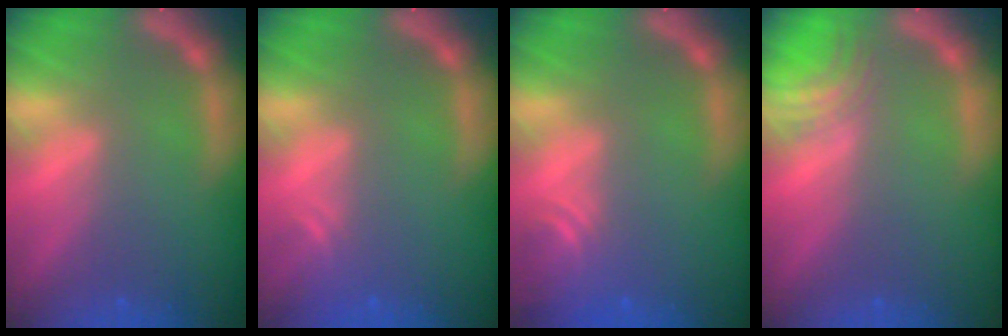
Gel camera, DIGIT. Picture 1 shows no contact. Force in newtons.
{"total": 1.5}
{"total": 3.0}
{"total": 3.0}